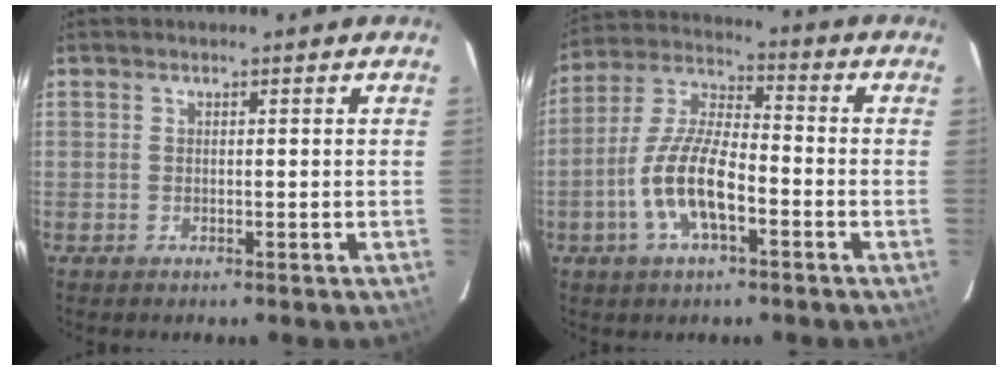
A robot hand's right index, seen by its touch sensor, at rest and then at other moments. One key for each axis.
{"total": 12.0, "fx": -4.4, "fy": 4.2, "fz": 10.4, "tx": -0.221, "ty": 0.004, "tz": -0.086}